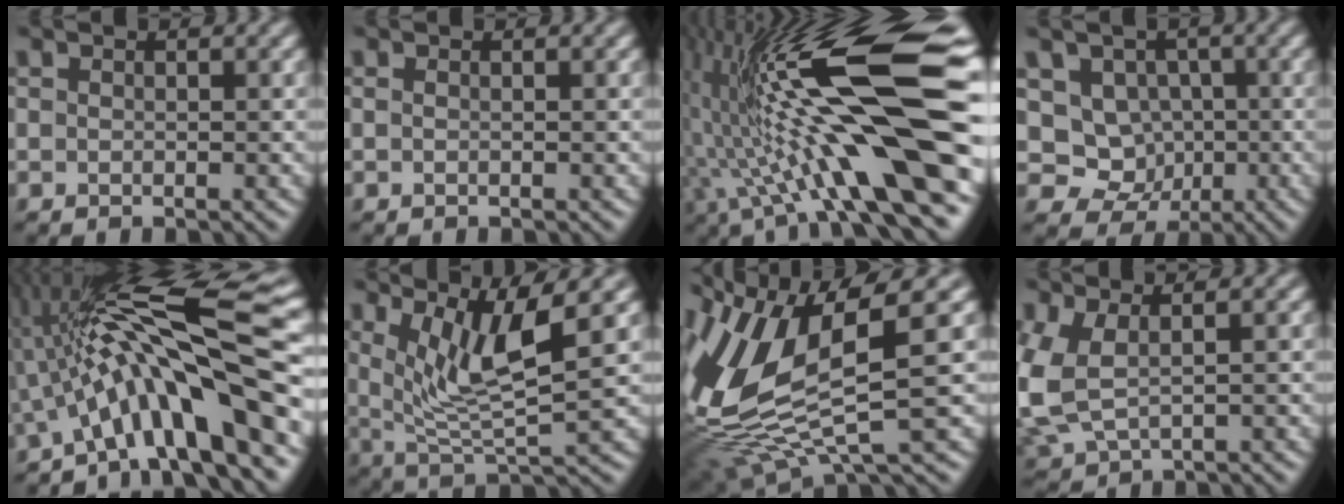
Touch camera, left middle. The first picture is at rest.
{"total": 0.0}
{"total": 16.2, "force": [1.5, 3.3, 15.8], "torque": [-0.261, 0.012, 0.024]}
{"total": 6.4, "force": [0.2, 5.8, 2.7], "torque": [-0.037, 0.023, -0.027]}
{"total": 13.1, "force": [-1.2, 2.6, 12.8], "torque": [-0.195, 0.030, -0.022]}
{"total": 5.6, "force": [2.2, 0.9, 5.1], "torque": [-0.106, -0.004, 0.046]}
{"total": 10.7, "force": [1.7, 3.8, 9.9], "torque": [-0.229, -0.008, 0.037]}
{"total": 5.2, "force": [0.4, 3.1, 4.2], "torque": [-0.118, -0.008, 0.012]}